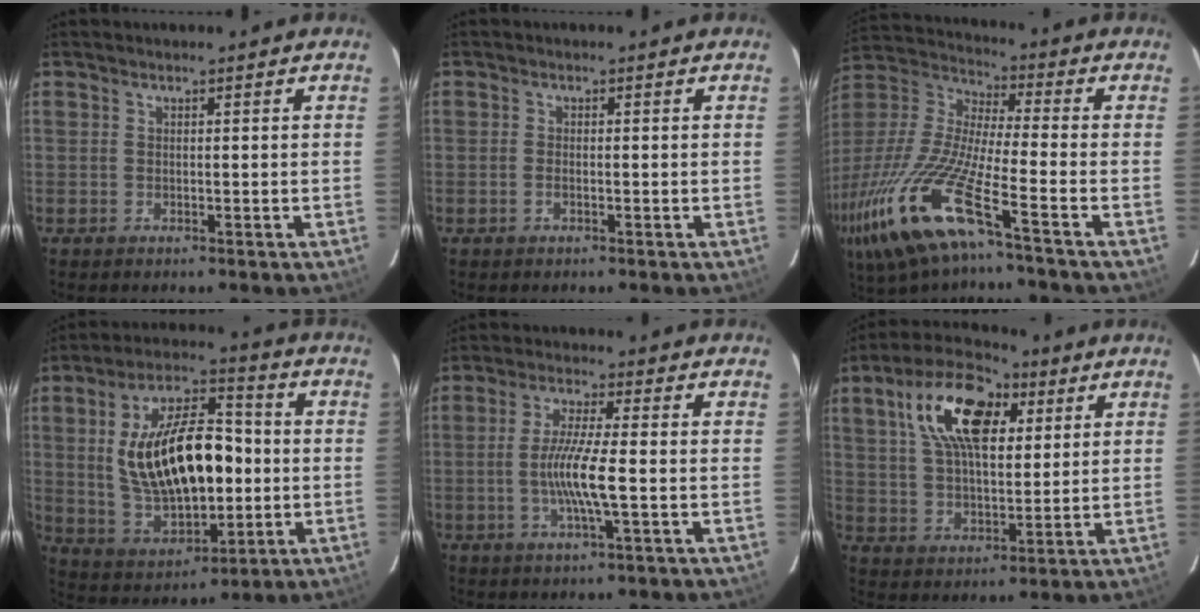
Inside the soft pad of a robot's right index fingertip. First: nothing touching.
{"total": 1.2, "force": [-0.5, 0.6, 1.0], "torque": [-0.023, 0.000, -0.010]}
{"total": 23.9, "force": [-14.2, 3.6, 18.9], "torque": [-0.378, -0.066, -0.268]}
{"total": 21.2, "force": [0.5, 10.6, 18.3], "torque": [-0.348, 0.009, 0.031]}
{"total": 8.1, "force": [-1.6, 0.3, 7.9], "torque": [-0.150, -0.009, -0.032]}
{"total": 16.7, "force": [6.7, 8.5, 12.7], "torque": [-0.235, 0.031, 0.117]}